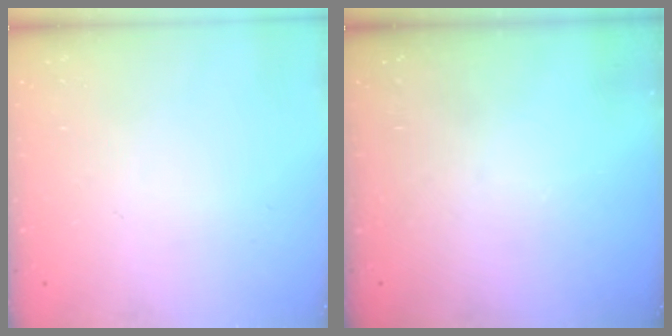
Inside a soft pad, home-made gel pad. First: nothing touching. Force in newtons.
{"total": 0.0}